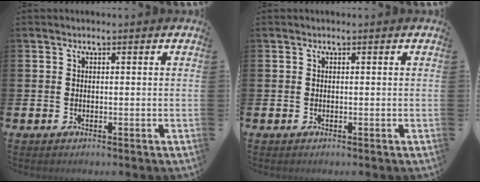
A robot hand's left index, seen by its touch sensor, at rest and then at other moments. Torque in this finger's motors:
{"motor_torque": [-0.02, 0.00, 0.03, 0.00]}